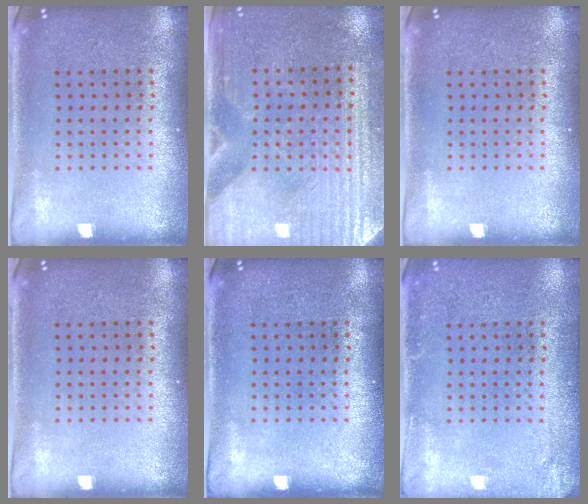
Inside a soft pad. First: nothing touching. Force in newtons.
{"total": 3.5, "press": 3.1, "slide": 1.5}
{"total": 0.0}
{"total": 0.0}
{"total": 0.0}
{"total": 1.8, "press": 1.8, "slide": 0.2}